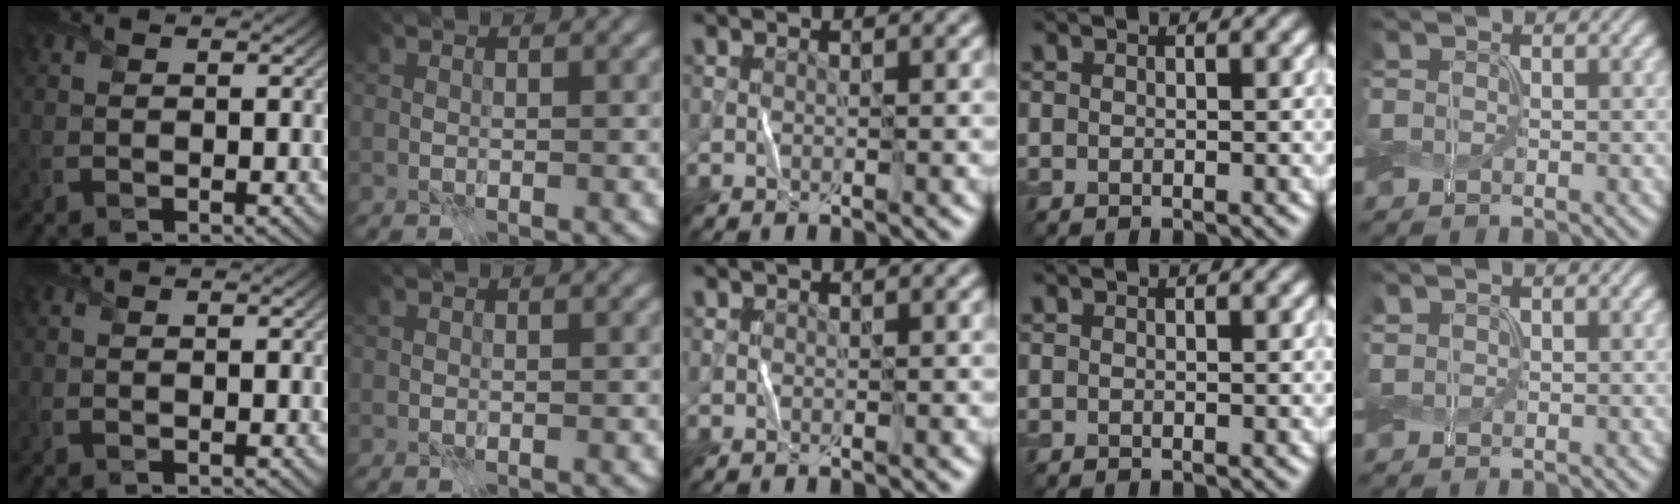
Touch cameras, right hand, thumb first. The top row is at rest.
{"little": {"total": 0.6, "force": [0.5, 0.2, 0.1], "torque": [-0.005, 0.002, 0.012]}}